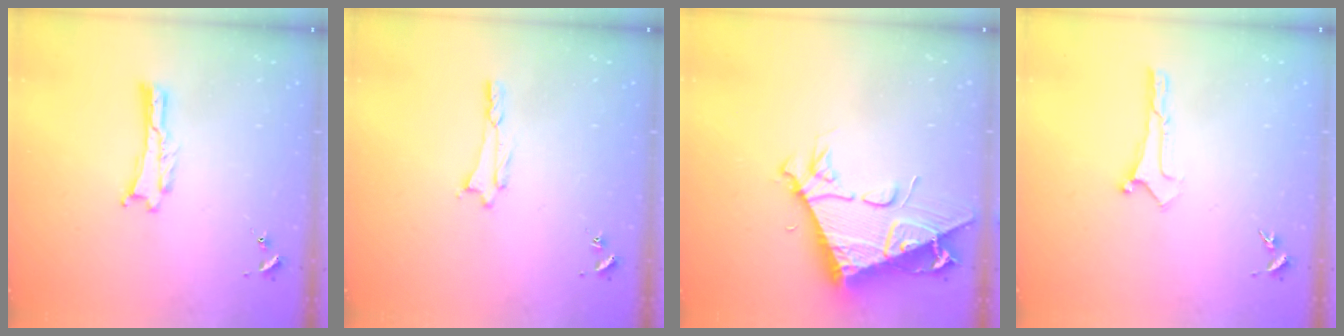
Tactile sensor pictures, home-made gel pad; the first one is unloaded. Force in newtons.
{"total": 0.7, "press": 0.7, "slide": 0.1}
{"total": 9.4, "press": 9.4, "slide": 0.9}
{"total": 0.0}